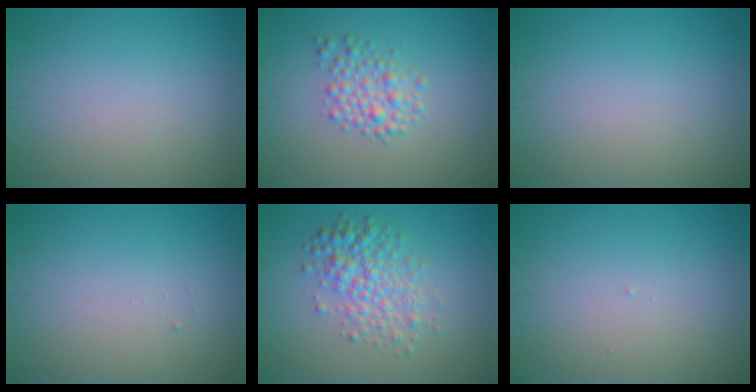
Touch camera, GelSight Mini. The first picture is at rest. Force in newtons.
{"total": 2.6, "press": 2.6, "slide": 0.1}
{"total": 0.0}
{"total": 0.0}
{"total": 4.0, "press": 4.0, "slide": 0.0}
{"total": 0.0}